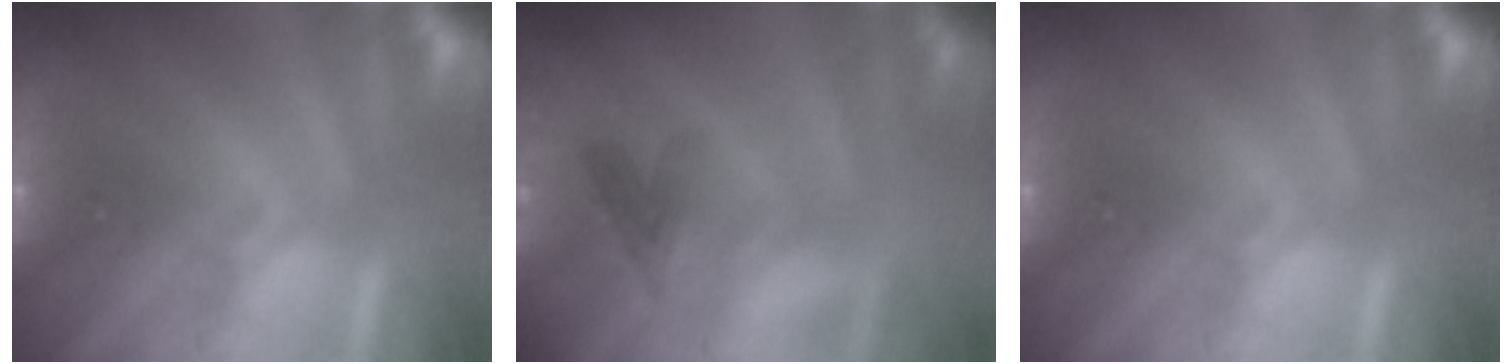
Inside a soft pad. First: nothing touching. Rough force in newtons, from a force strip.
{"total": 2.2}
{"total": 0.0}